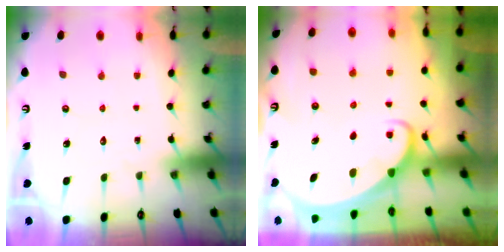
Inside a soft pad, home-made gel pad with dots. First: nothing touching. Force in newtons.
{"total": 2.4, "press": 2.4, "slide": 0.2}